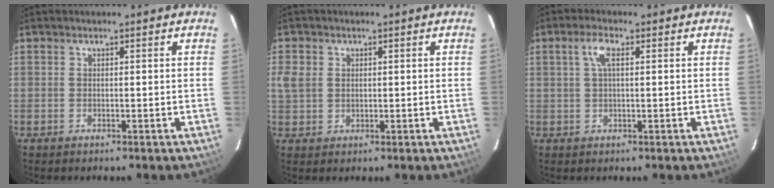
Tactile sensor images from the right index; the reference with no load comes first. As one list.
[{"total": 4.2, "force": [0.9, 3.6, 2.1], "torque": [-0.044, 0.006, 0.021]}, {"total": 3.4, "force": [1.0, 1.1, 3.1], "torque": [-0.063, 0.009, 0.020]}]